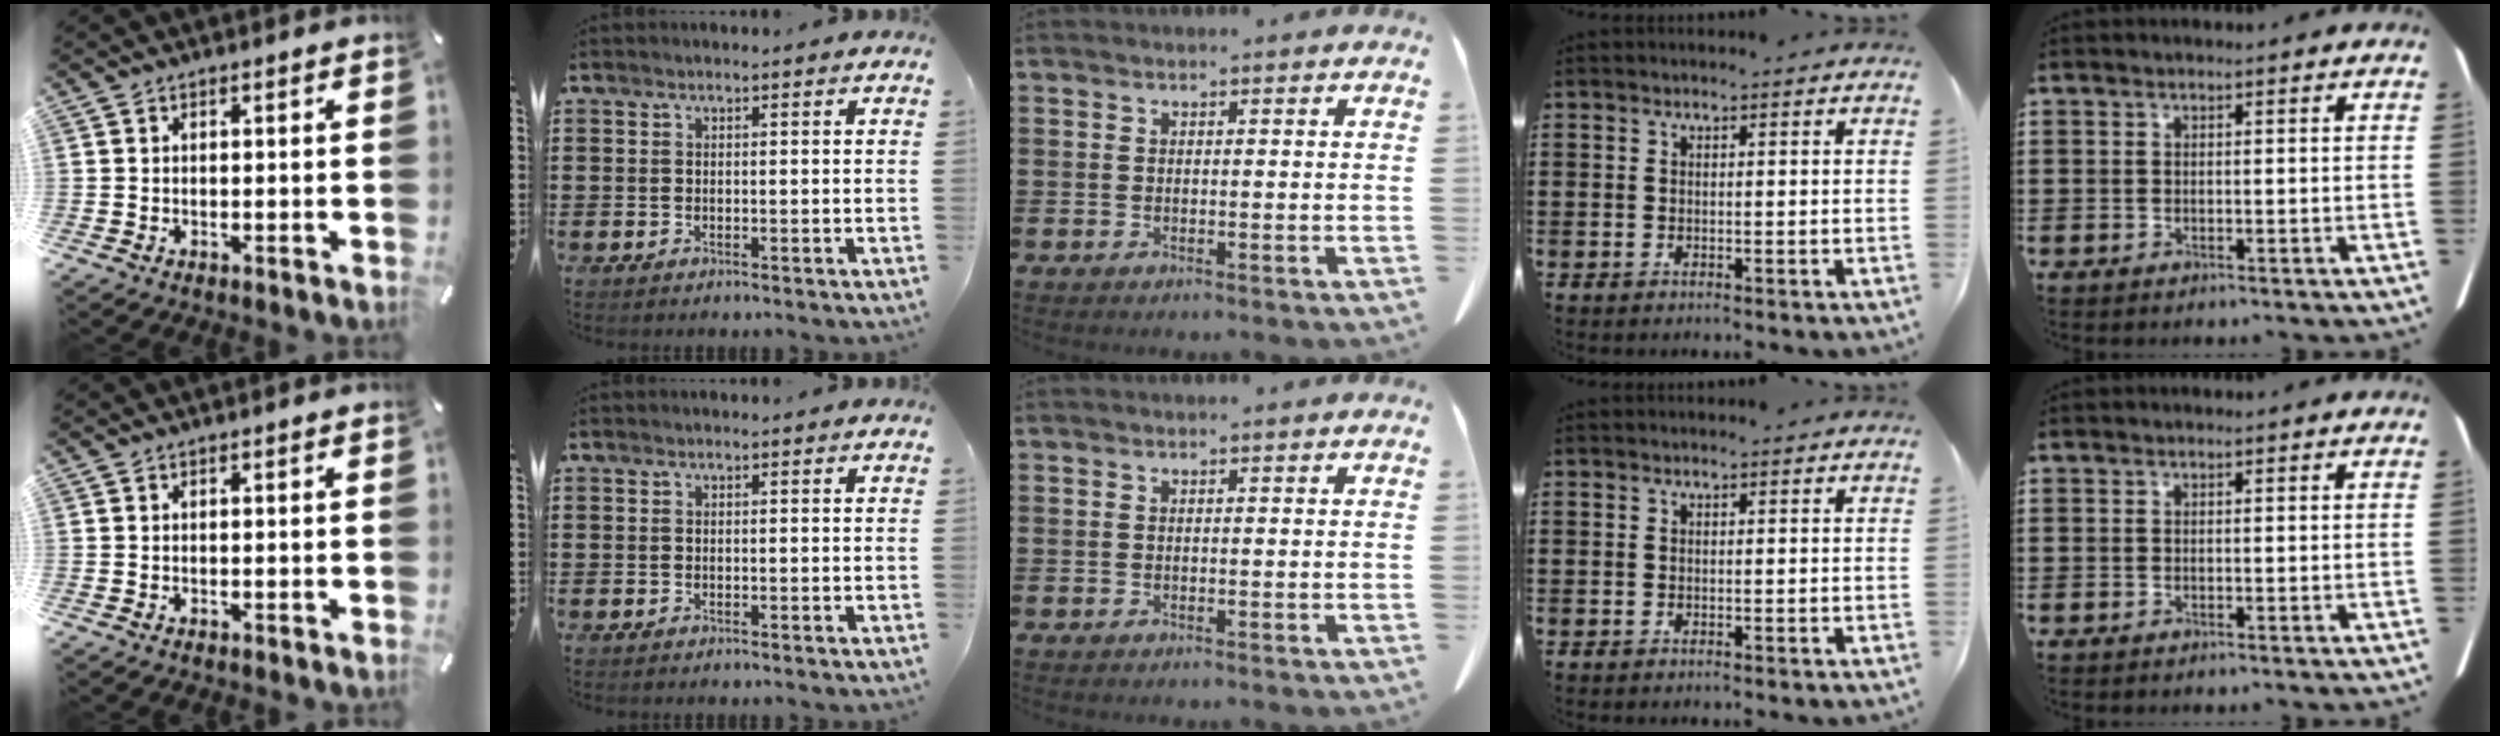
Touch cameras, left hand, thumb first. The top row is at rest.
{}